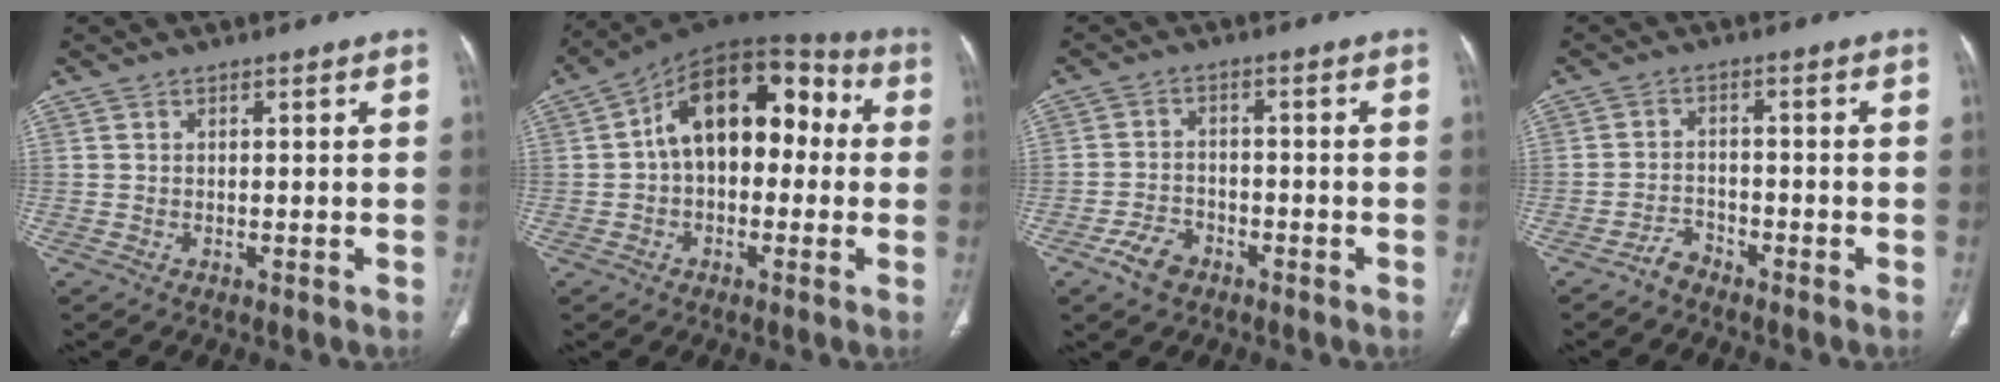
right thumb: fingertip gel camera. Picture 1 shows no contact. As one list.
[{"total": 16.8, "force": [1.4, 10.5, 13.0], "torque": [-0.158, 0.056, 0.009]}, {"total": 5.1, "force": [-3.2, 3.2, 2.4], "torque": [-0.041, 0.020, -0.054]}, {"total": 2.8, "force": [-2.5, 1.2, 0.5], "torque": [-0.009, 0.017, -0.046]}]